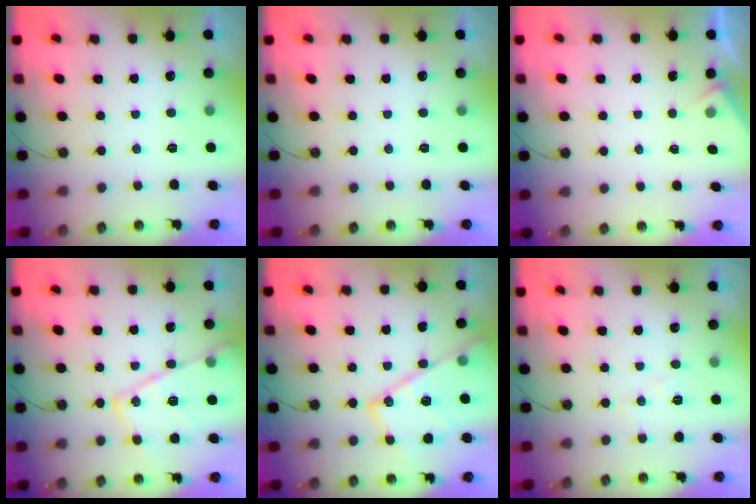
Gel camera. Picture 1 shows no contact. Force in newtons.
{"total": 0.0}
{"total": 2.8, "press": 2.7, "slide": 0.4}
{"total": 18.1, "press": 18.0, "slide": 1.5}
{"total": 16.6, "press": 16.6, "slide": 0.8}
{"total": 7.7, "press": 7.6, "slide": 0.7}